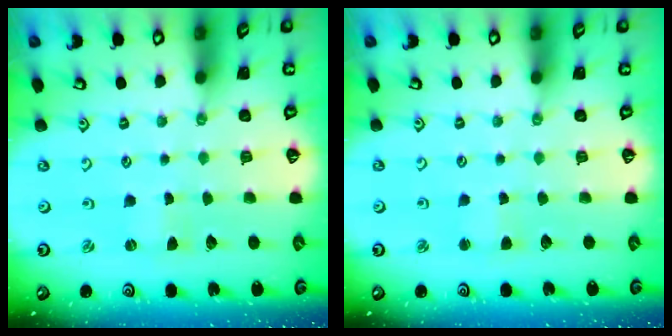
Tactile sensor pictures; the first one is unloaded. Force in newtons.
{"total": 2.5, "press": 2.5, "slide": 0.4}